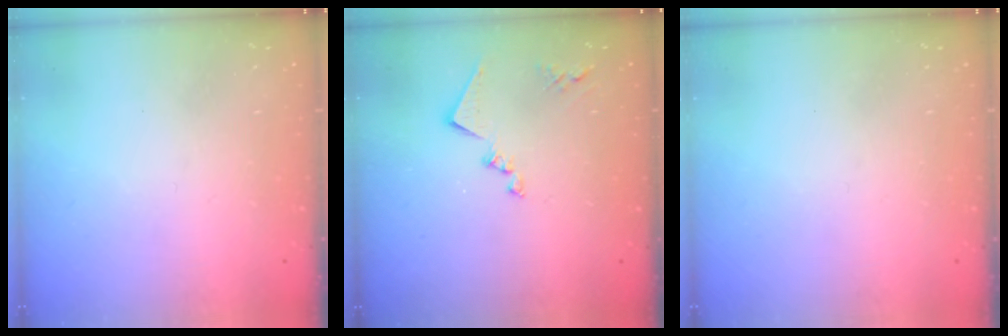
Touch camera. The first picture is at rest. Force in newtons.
{"total": 11.7, "press": 11.7, "slide": 1.2}
{"total": 0.0}